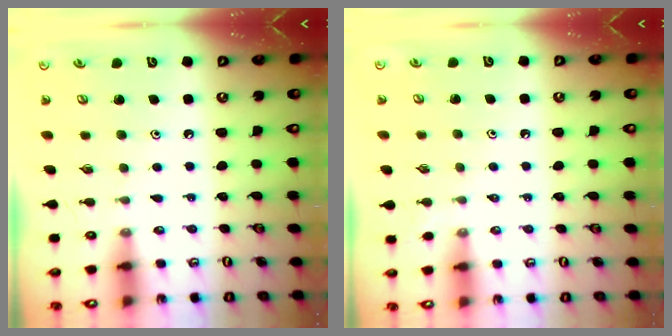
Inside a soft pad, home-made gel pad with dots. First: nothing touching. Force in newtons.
{"total": 0.9, "press": 0.9, "slide": 0.2}